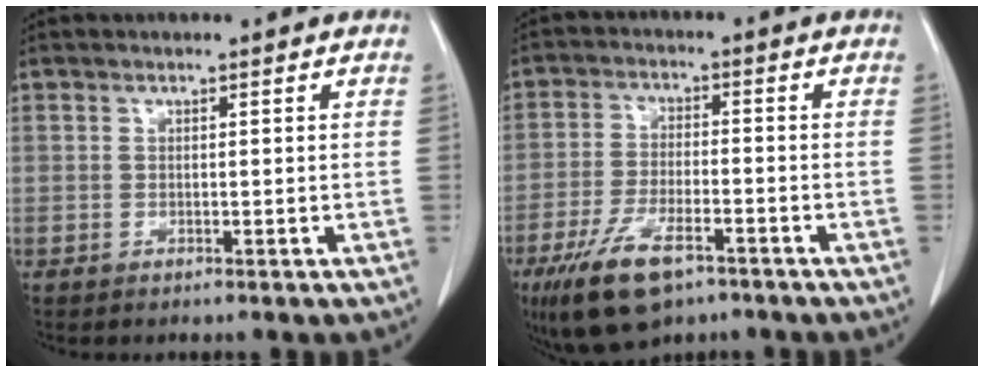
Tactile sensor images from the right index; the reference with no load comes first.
{"total": 10.8, "force": [-6.6, 3.8, 7.6], "torque": [-0.153, -0.015, -0.112]}